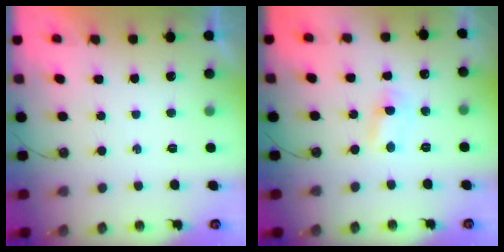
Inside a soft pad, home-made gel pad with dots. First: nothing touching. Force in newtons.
{"total": 3.1, "press": 3.1, "slide": 0.4}